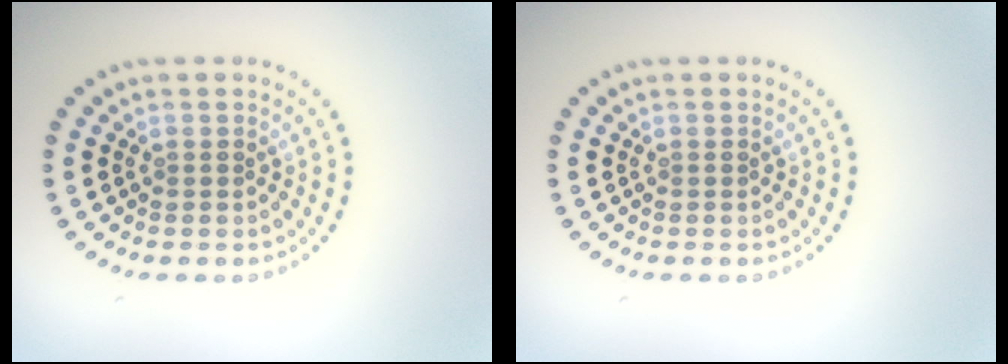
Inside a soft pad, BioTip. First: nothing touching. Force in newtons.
{"total": 0.0}